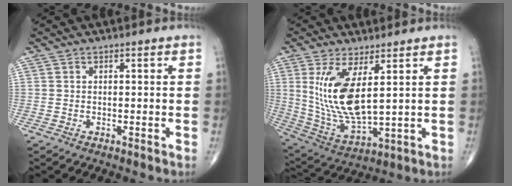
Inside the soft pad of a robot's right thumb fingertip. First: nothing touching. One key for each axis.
{"total": 13.4, "fx": 3.5, "fy": 5.0, "fz": 12.0, "tx": -0.242, "ty": -0.033, "tz": 0.087}